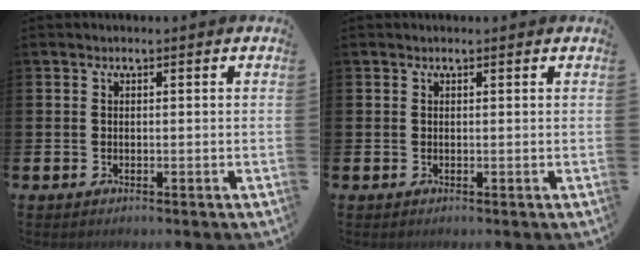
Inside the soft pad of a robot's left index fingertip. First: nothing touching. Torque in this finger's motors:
{"motor_torque": [0.18, -1.50, -0.01, -0.01]}